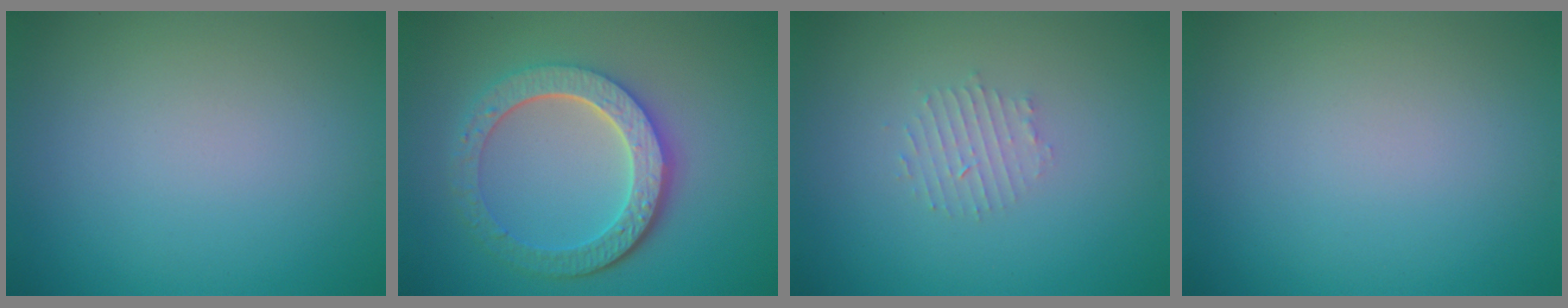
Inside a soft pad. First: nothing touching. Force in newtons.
{"total": 5.8, "press": 4.5, "slide": 3.6}
{"total": 1.6, "press": 1.5, "slide": 0.3}
{"total": 0.0}